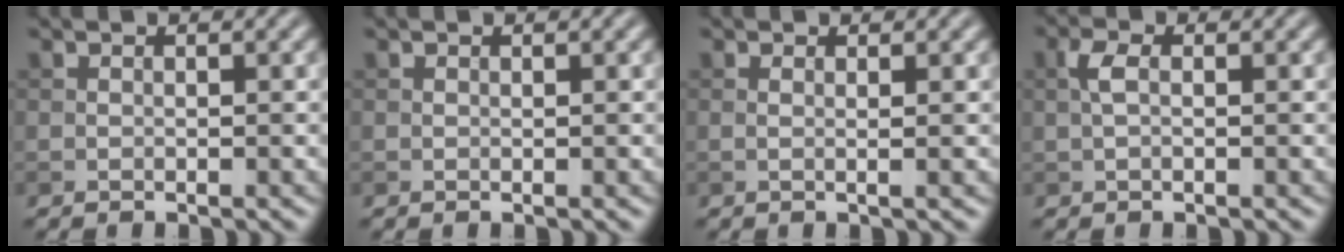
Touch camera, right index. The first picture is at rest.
{"total": 0.0}
{"total": 1.1, "force": [0.2, 0.3, 1.0], "torque": [-0.013, 0.000, -0.004]}
{"total": 1.8, "force": [0.2, 0.9, 1.6], "torque": [-0.035, 0.006, -0.002]}